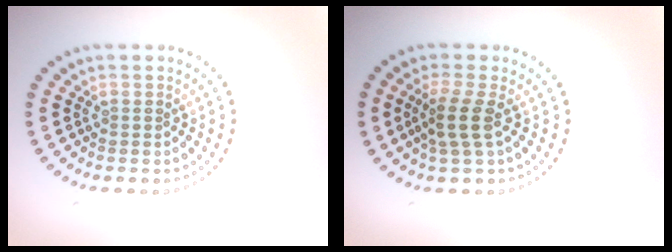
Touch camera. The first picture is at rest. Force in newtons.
{"total": 2.7, "press": 2.1, "slide": 1.7}